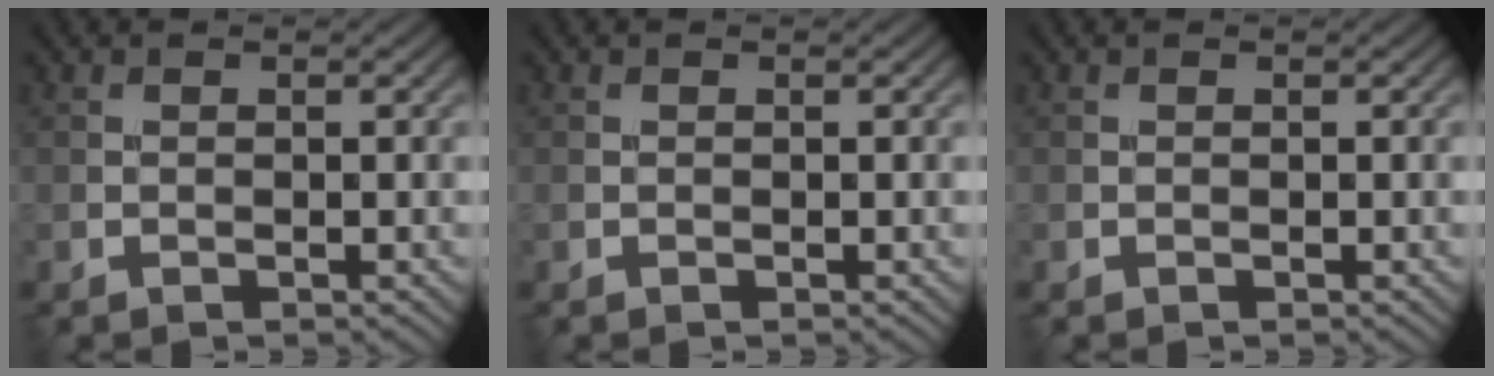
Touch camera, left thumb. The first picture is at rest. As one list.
[{"total": 0.0}, {"total": 0.0}]